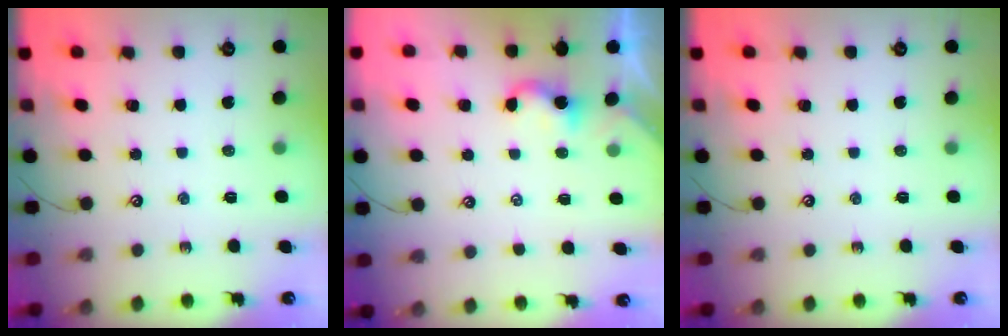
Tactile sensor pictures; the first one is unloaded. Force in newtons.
{"total": 2.7, "press": 2.7, "slide": 0.2}
{"total": 0.0}